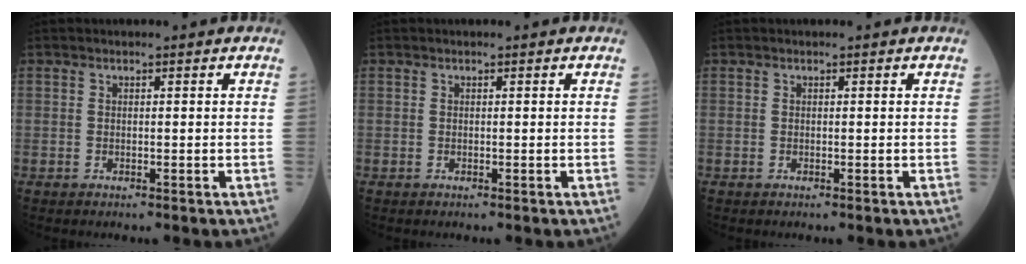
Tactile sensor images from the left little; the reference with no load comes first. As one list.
[{"total": 0.0}, {"total": 0.0}]